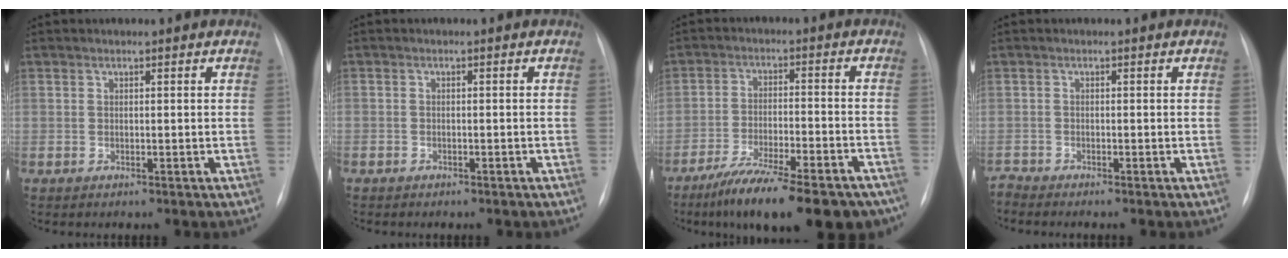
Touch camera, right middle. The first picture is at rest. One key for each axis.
{"total": 1.4, "fx": -1.1, "fy": 0.8, "fz": 0.4, "tx": -0.007, "ty": 0.002, "tz": -0.012}
{"total": 19.7, "fx": -15.5, "fy": 4.3, "fz": 11.4, "tx": -0.130, "ty": -0.005, "tz": -0.231}
{"total": 1.5, "fx": -1.4, "fy": -0.5, "fz": -0.3, "tx": 0.008, "ty": -0.010, "tz": -0.026}